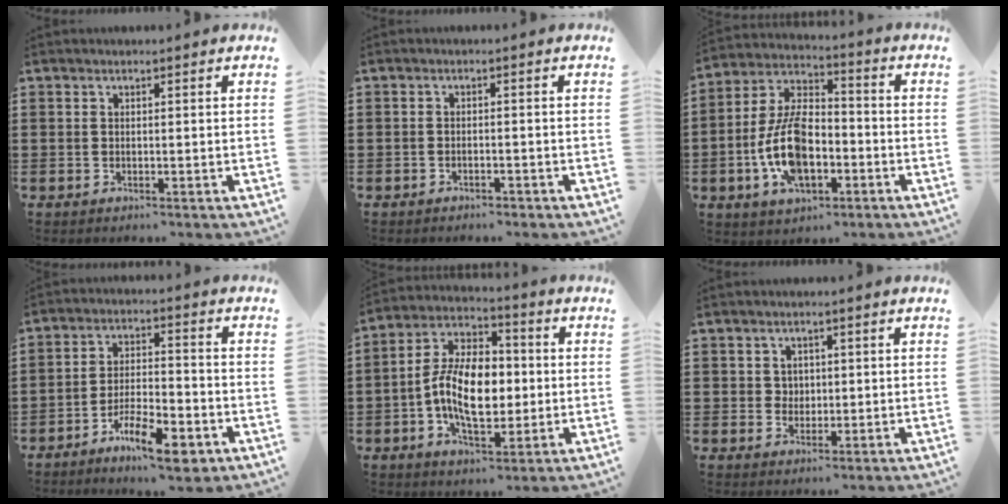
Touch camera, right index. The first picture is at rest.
{"total": 1.1, "force": [-1.1, 0.0, 0.3], "torque": [-0.010, -0.004, -0.021]}
{"total": 11.7, "force": [-3.5, 6.2, 9.3], "torque": [-0.216, 0.003, -0.068]}
{"total": 9.1, "force": [-5.8, 2.6, 6.5], "torque": [-0.120, 0.009, -0.104]}
{"total": 11.7, "force": [-1.1, 6.7, 9.5], "torque": [-0.205, 0.004, -0.025]}
{"total": 2.1, "force": [0.5, 1.9, 0.6], "torque": [-0.018, 0.011, 0.008]}